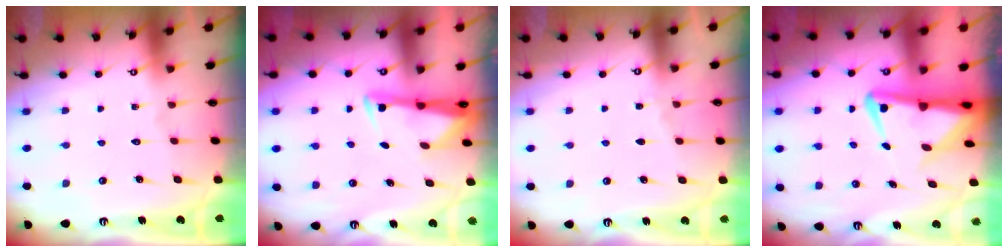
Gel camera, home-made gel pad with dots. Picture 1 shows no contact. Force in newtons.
{"total": 3.2, "press": 3.1, "slide": 0.8}
{"total": 2.3, "press": 2.2, "slide": 0.4}
{"total": 6.7, "press": 6.5, "slide": 1.6}